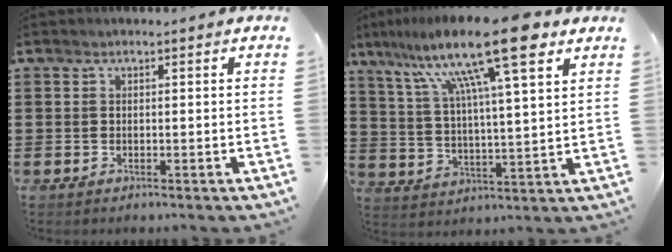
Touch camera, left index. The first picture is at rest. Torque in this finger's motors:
{"motor_torque": [2.14, 0.00, 1.05, 0.21]}